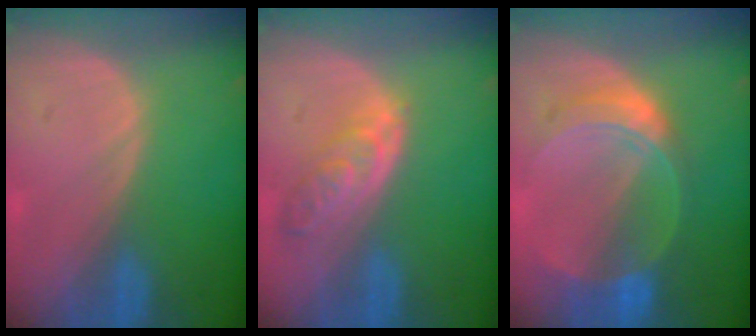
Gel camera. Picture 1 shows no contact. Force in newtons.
{"total": 5.4, "press": 5.2, "slide": 1.5}
{"total": 7.6, "press": 6.8, "slide": 3.5}